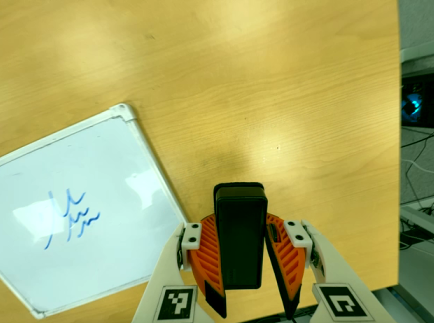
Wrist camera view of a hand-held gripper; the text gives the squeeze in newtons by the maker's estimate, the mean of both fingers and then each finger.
{"total": 8.8, "left": 7.3, "right": 10.3}